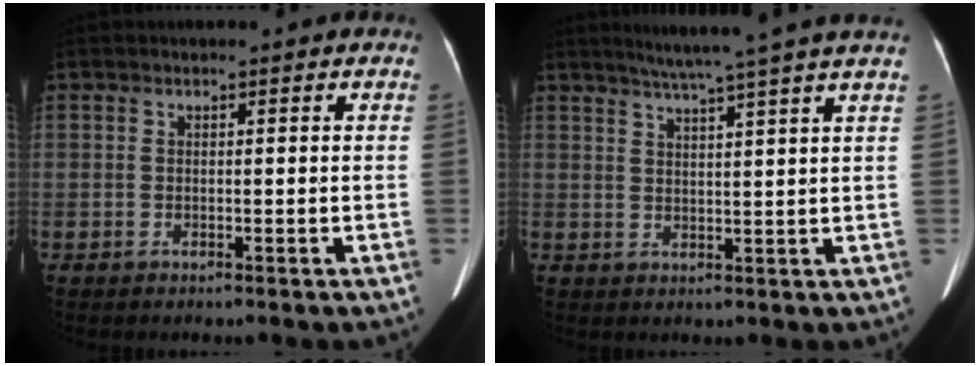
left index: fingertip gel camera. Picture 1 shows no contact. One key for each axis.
{"total": 10.2, "fx": 8.2, "fy": -1.9, "fz": 5.7, "tx": -0.085, "ty": 0.011, "tz": 0.103}